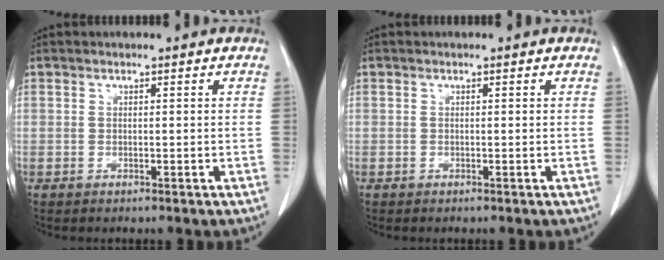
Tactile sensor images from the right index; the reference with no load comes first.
{"total": 0.0}